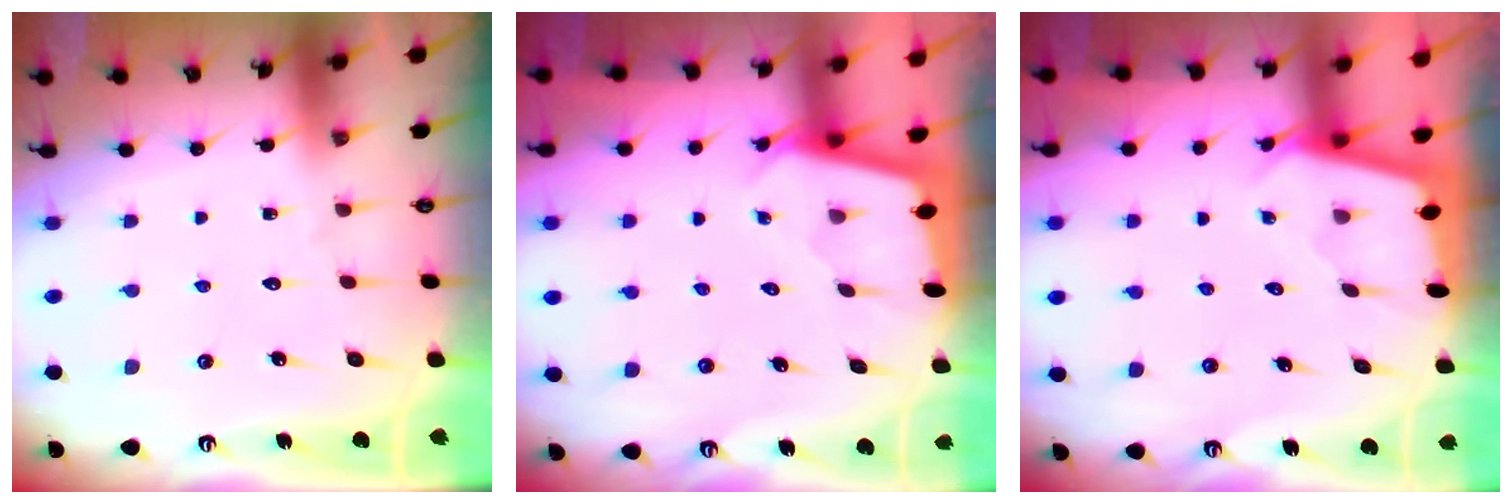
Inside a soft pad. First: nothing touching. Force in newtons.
{"total": 1.9, "press": 1.9, "slide": 0.1}
{"total": 1.8, "press": 1.8, "slide": 0.2}